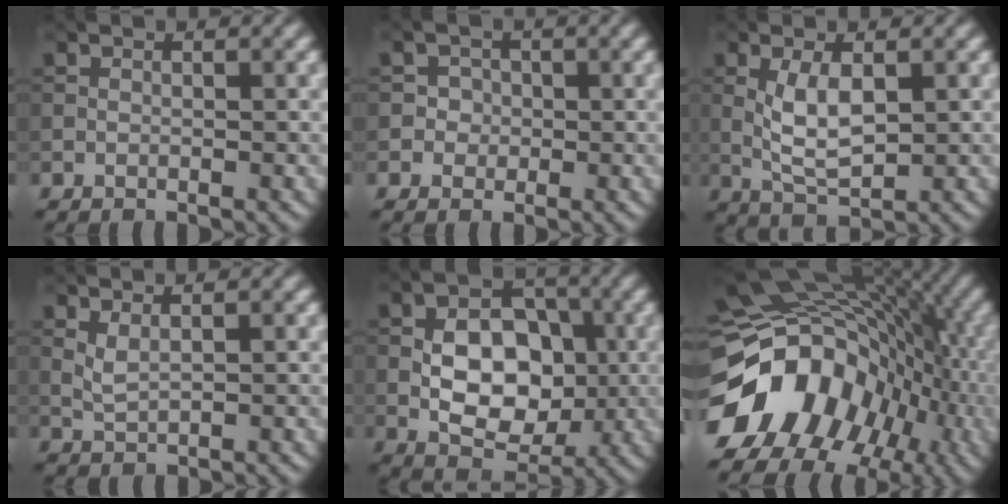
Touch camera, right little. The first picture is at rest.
{"total": 1.8, "force": [0.0, 1.7, 0.5], "torque": [0.000, 0.000, 0.001]}
{"total": 3.4, "force": [0.1, 1.3, 3.2], "torque": [-0.070, -0.002, 0.004]}
{"total": 1.3, "force": [0.6, 0.4, 1.1], "torque": [-0.033, -0.002, 0.015]}
{"total": 7.7, "force": [-1.0, 5.0, 5.8], "torque": [-0.094, 0.004, -0.021]}
{"total": 15.9, "force": [-5.1, 11.9, 9.2], "torque": [-0.174, -0.014, -0.092]}